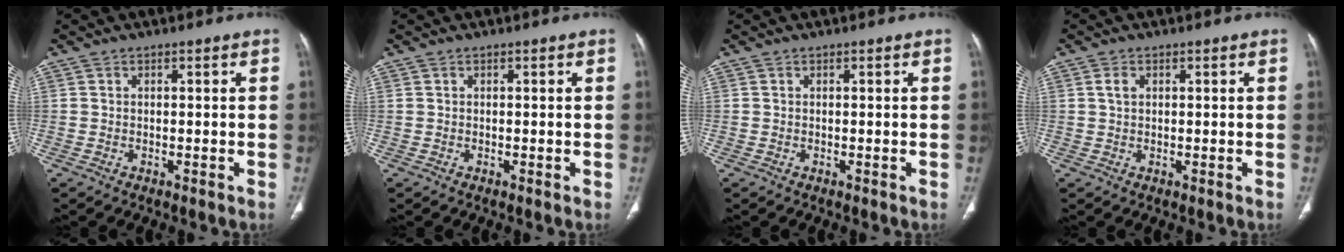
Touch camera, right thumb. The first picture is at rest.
{"total": 0.0}
{"total": 0.0}
{"total": 1.6, "force": [0.5, 1.0, 1.1], "torque": [-0.019, 0.002, 0.011]}